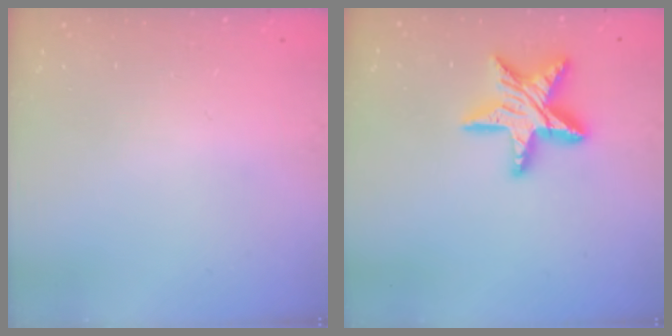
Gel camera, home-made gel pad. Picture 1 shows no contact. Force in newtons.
{"total": 15.9, "press": 15.9, "slide": 1.3}